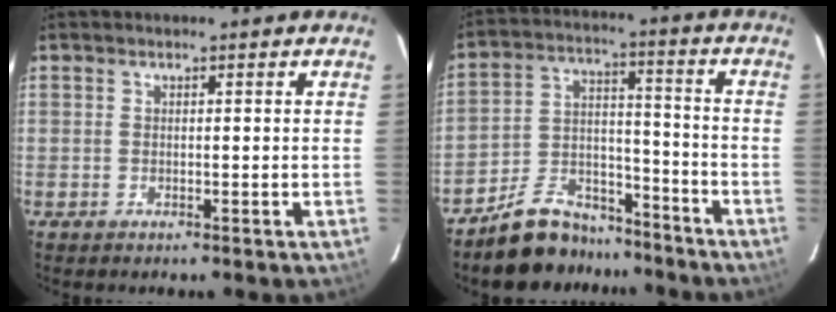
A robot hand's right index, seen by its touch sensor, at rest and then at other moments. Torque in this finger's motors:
{"motor_torque": [0.96, -1.18, 0.15, 0.03]}